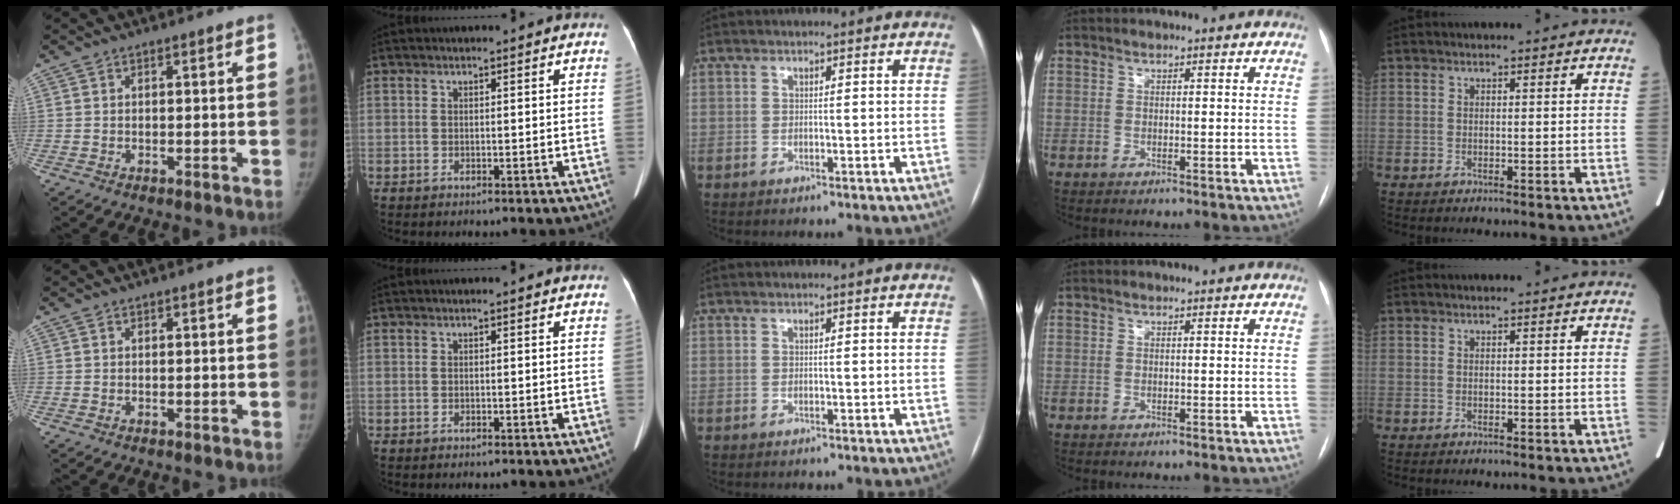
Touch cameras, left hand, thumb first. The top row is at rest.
{}